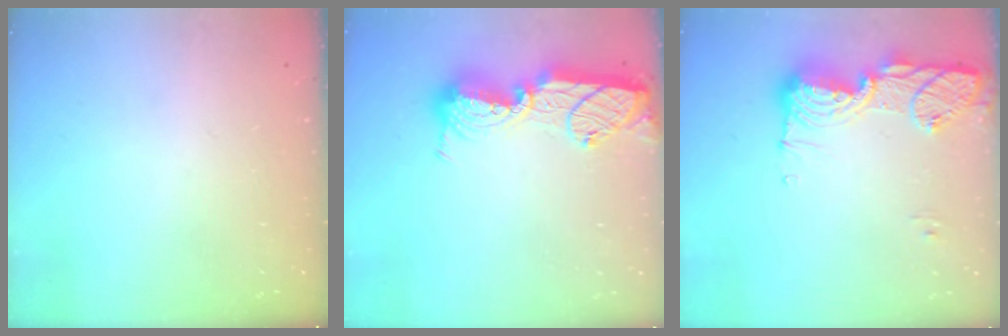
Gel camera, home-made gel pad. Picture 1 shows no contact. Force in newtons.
{"total": 14.9, "press": 14.9, "slide": 0.9}
{"total": 14.7, "press": 14.7, "slide": 1.4}